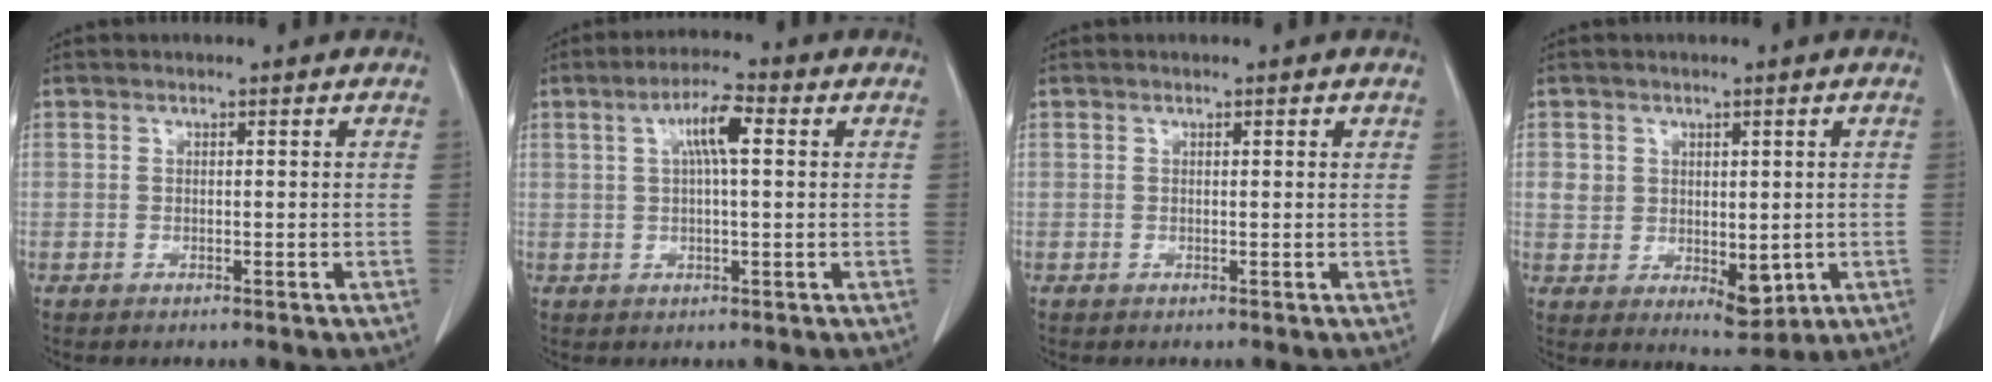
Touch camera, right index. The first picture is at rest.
{"total": 6.3, "force": [1.7, 1.4, 5.9], "torque": [-0.112, 0.016, 0.032]}
{"total": 1.0, "force": [0.4, 0.5, 0.8], "torque": [-0.017, 0.004, 0.007]}
{"total": 8.4, "force": [-0.2, 5.9, 6.0], "torque": [-0.082, 0.002, 0.018]}